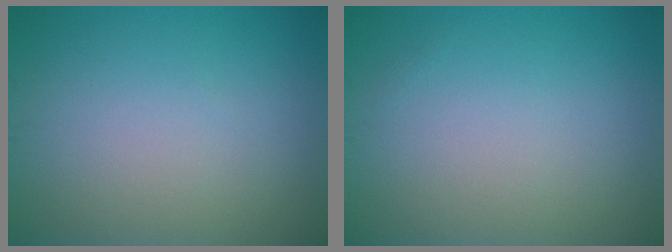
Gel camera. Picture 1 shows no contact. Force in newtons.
{"total": 0.0}